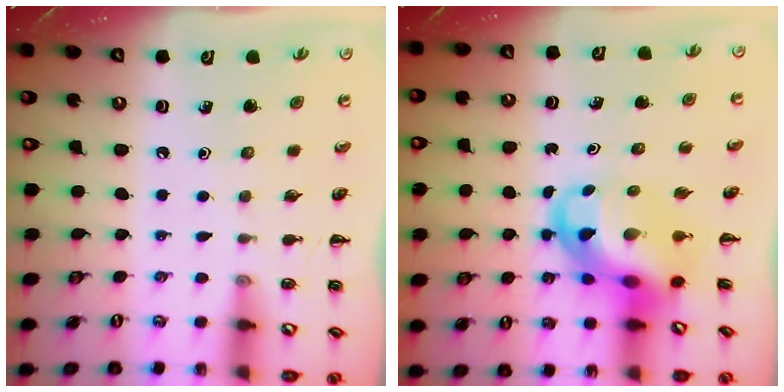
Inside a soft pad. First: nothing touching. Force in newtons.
{"total": 9.4, "press": 8.9, "slide": 2.9}